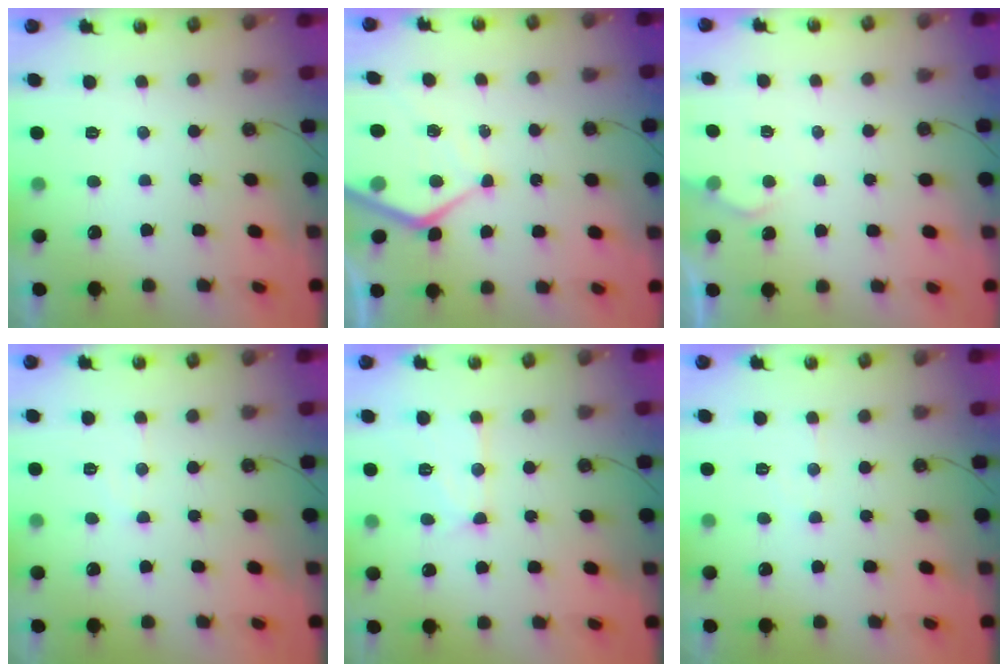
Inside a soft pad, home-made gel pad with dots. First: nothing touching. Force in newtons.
{"total": 10.4, "press": 10.3, "slide": 1.1}
{"total": 3.4, "press": 3.4, "slide": 0.4}
{"total": 5.4, "press": 5.3, "slide": 1.0}
{"total": 12.0, "press": 11.9, "slide": 1.2}
{"total": 4.6, "press": 4.6, "slide": 0.7}